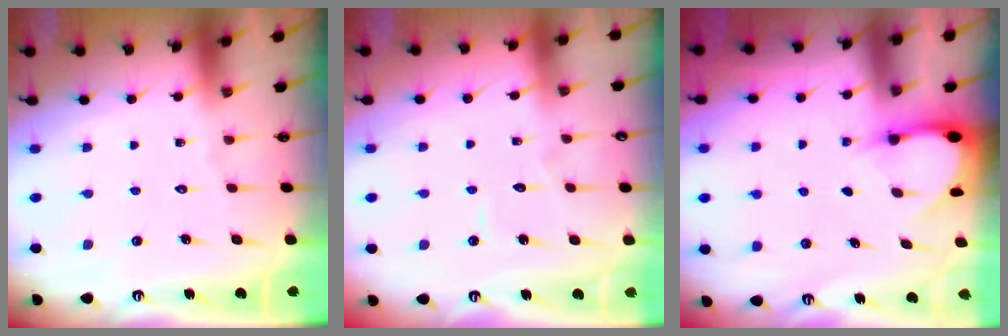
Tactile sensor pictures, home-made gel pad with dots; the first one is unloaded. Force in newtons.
{"total": 2.9, "press": 2.9, "slide": 0.2}
{"total": 2.9, "press": 2.9, "slide": 0.3}